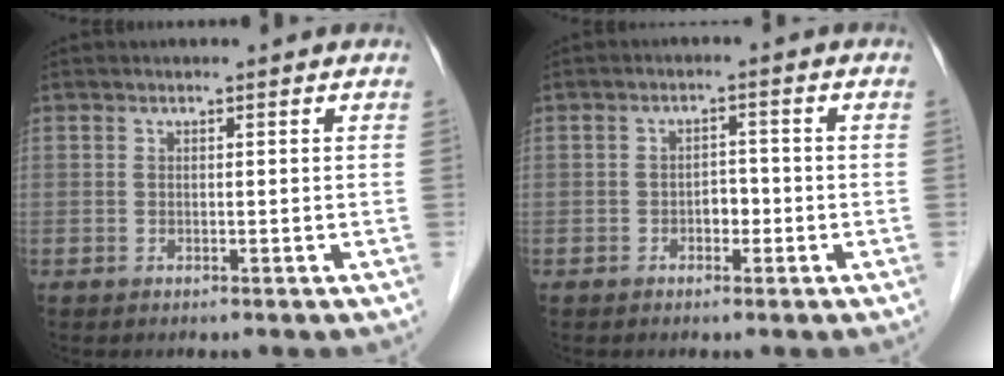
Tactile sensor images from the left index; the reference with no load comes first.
{"total": 2.4, "force": [-1.1, 1.5, 1.5], "torque": [-0.017, 0.004, -0.017]}